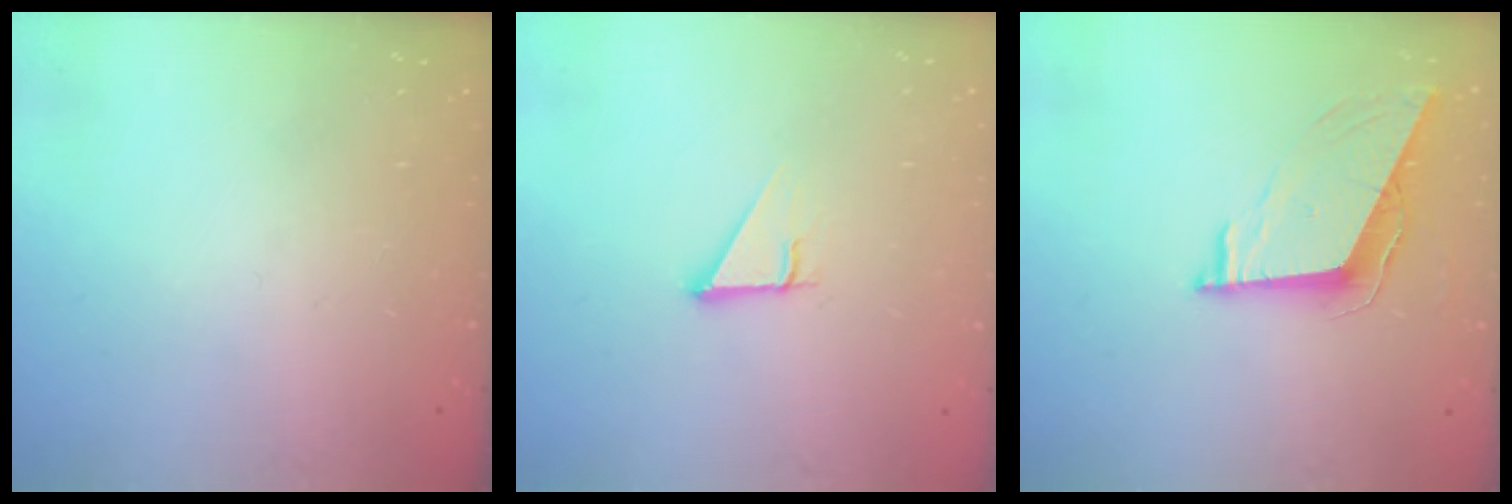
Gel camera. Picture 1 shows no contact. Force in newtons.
{"total": 2.8, "press": 2.8, "slide": 0.0}
{"total": 8.5, "press": 8.2, "slide": 2.2}